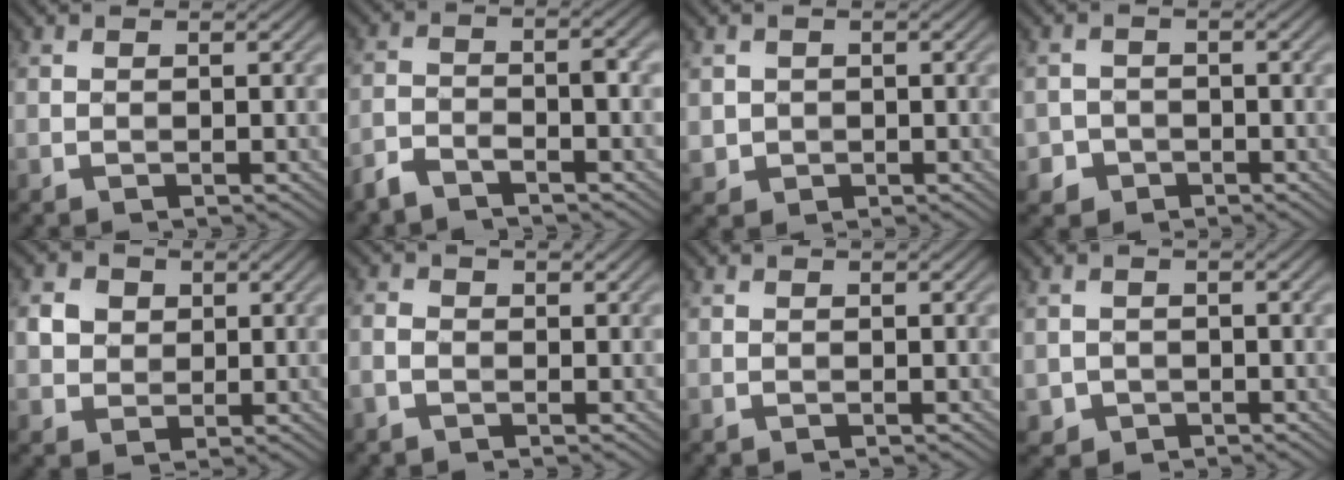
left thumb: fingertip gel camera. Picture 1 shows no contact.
{"total": 4.5, "force": [-3.2, 1.0, 2.9], "torque": [-0.060, -0.002, -0.072]}
{"total": 2.0, "force": [0.0, 2.0, 0.3], "torque": [-0.013, -0.009, 0.002]}
{"total": 2.6, "force": [-1.4, 2.2, 0.4], "torque": [0.001, -0.001, -0.029]}
{"total": 4.0, "force": [0.9, 3.6, 1.5], "torque": [-0.048, -0.003, 0.014]}
{"total": 2.0, "force": [-0.6, 1.2, 1.5], "torque": [-0.034, 0.004, -0.018]}
{"total": 0.0}
{"total": 1.8, "force": [-0.8, 1.6, 0.3], "torque": [-0.002, -0.008, -0.015]}